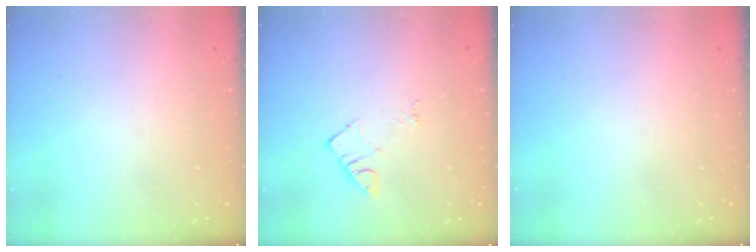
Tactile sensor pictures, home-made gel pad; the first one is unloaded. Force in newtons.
{"total": 4.2, "press": 4.1, "slide": 0.8}
{"total": 0.0}